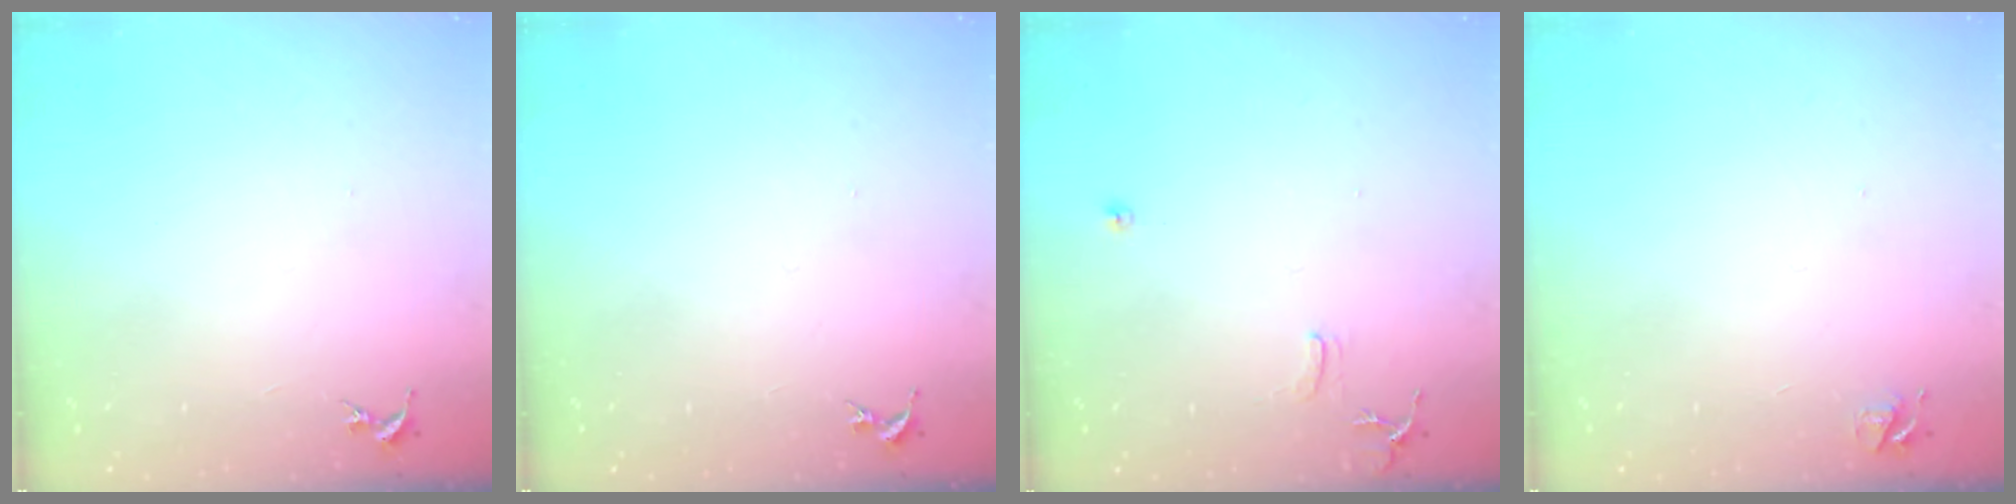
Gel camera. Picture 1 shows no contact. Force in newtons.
{"total": 0.0}
{"total": 7.2, "press": 7.2, "slide": 0.8}
{"total": 4.7, "press": 4.7, "slide": 0.6}